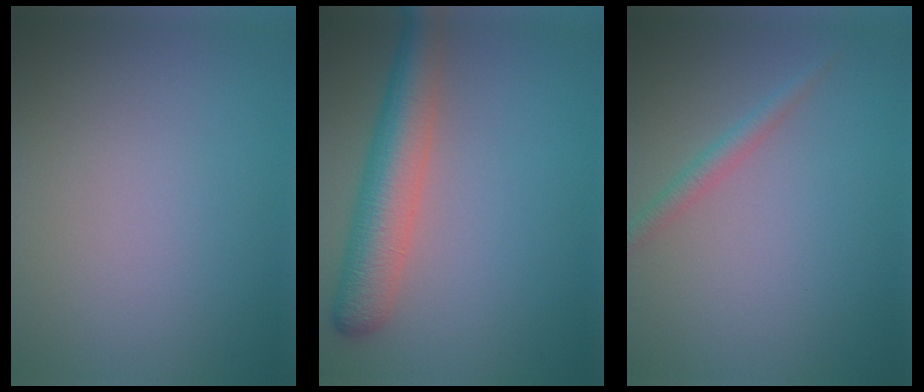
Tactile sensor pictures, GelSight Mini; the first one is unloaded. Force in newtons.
{"total": 6.2, "press": 6.2, "slide": 0.4}
{"total": 1.6, "press": 1.6, "slide": 0.0}